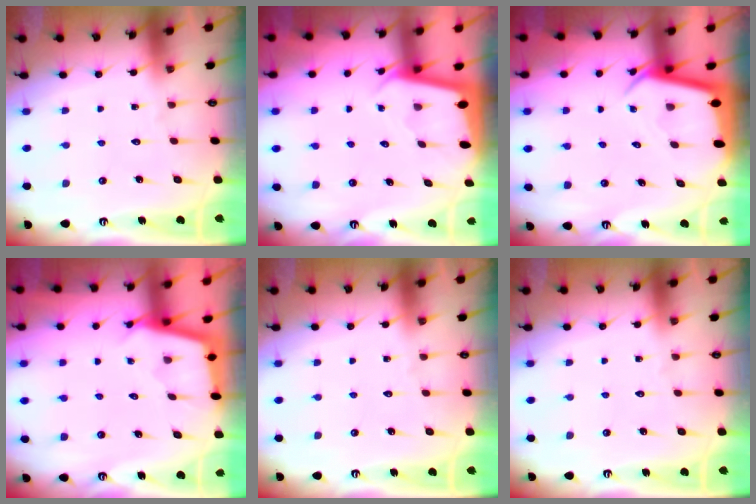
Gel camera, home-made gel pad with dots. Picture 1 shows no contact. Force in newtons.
{"total": 1.8, "press": 1.8, "slide": 0.1}
{"total": 3.7, "press": 3.7, "slide": 0.2}
{"total": 2.2, "press": 2.2, "slide": 0.1}
{"total": 0.0}
{"total": 0.0}